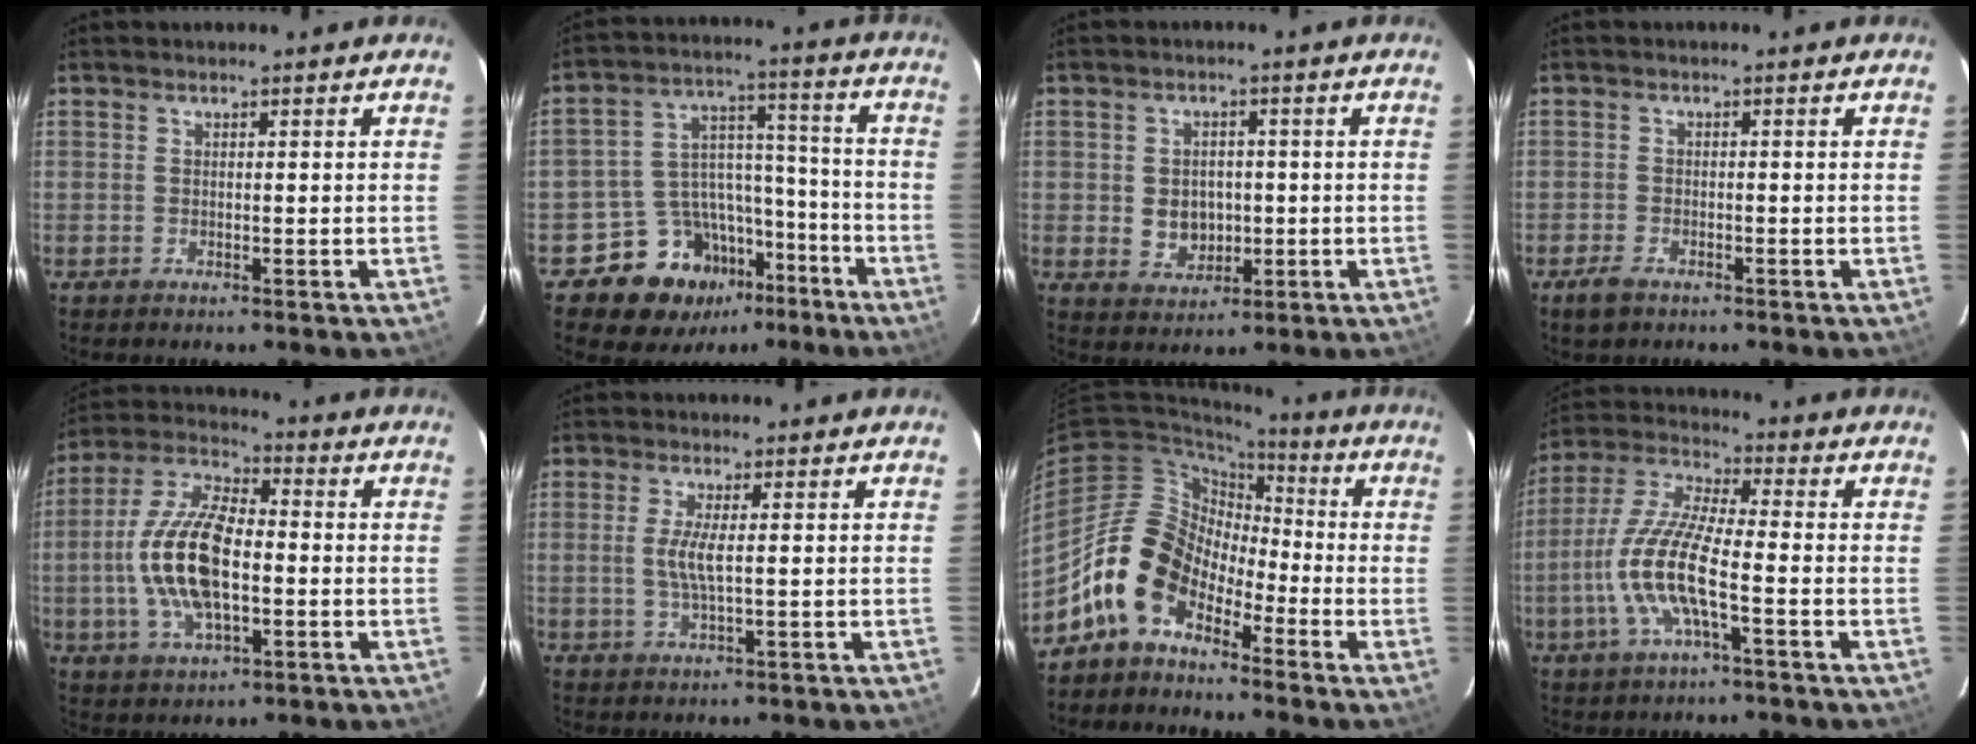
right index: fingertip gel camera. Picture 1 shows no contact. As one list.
[{"total": 14.0, "force": [-9.3, 9.8, 3.8], "torque": [-0.075, 0.058, -0.137]}, {"total": 5.7, "force": [-0.5, 4.9, 2.9], "torque": [-0.058, 0.004, 0.004]}, {"total": 3.3, "force": [-2.3, 1.6, 1.7], "torque": [-0.044, -0.006, -0.046]}, {"total": 15.9, "force": [-2.0, 7.1, 14.0], "torque": [-0.291, 0.006, -0.040]}, {"total": 3.9, "force": [0.2, 0.4, 3.9], "torque": [-0.081, -0.004, 0.002]}, {"total": 11.9, "force": [-6.8, 7.5, 6.3], "torque": [-0.121, 0.026, -0.137]}, {"total": 12.6, "force": [-3.8, 2.3, 11.9], "torque": [-0.255, -0.001, -0.078]}]